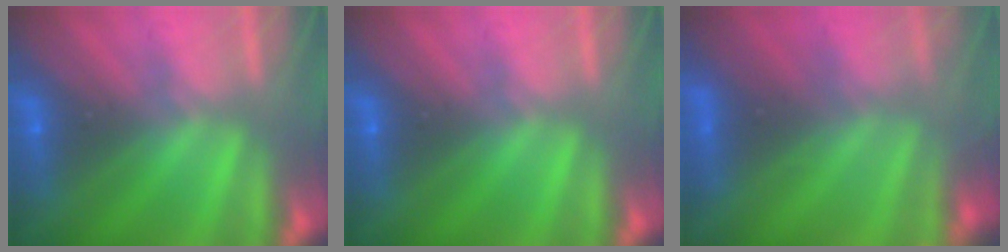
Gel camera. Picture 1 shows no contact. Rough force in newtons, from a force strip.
{"total": 0.0}
{"total": 6.1}